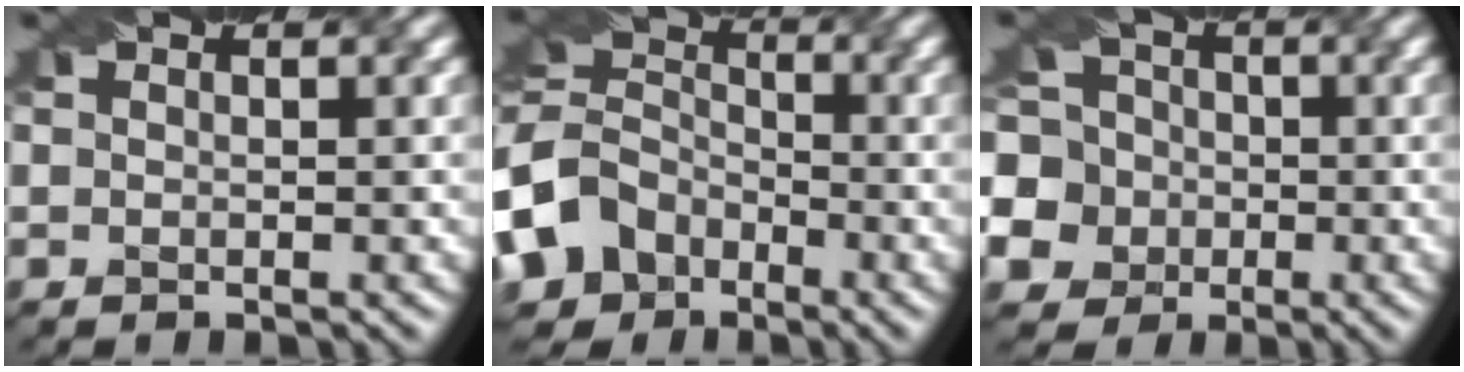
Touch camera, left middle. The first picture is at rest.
{"total": 8.2, "force": [-4.6, 5.9, 3.2], "torque": [-0.075, 0.016, -0.095]}
{"total": 9.6, "force": [-2.6, 8.6, 3.3], "torque": [-0.081, 0.011, -0.072]}